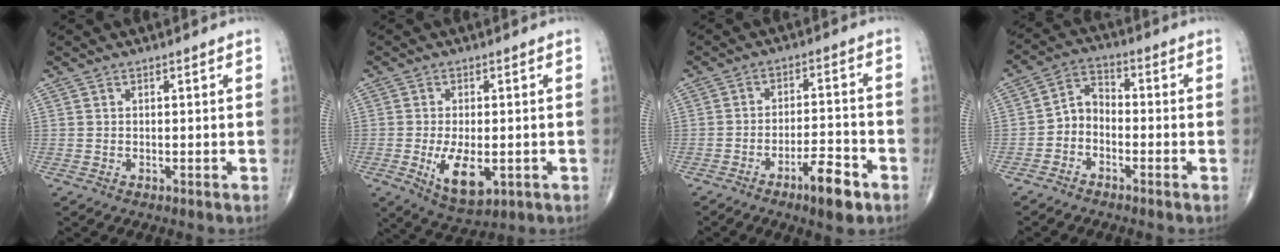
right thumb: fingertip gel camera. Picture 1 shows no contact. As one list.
[{"total": 8.7, "force": [-2.0, 4.3, 7.3], "torque": [-0.119, -0.015, -0.023]}, {"total": 8.3, "force": [-4.9, 2.3, 6.3], "torque": [-0.093, 0.028, -0.074]}, {"total": 5.0, "force": [-2.2, 3.5, 2.8], "torque": [-0.036, 0.032, -0.056]}]